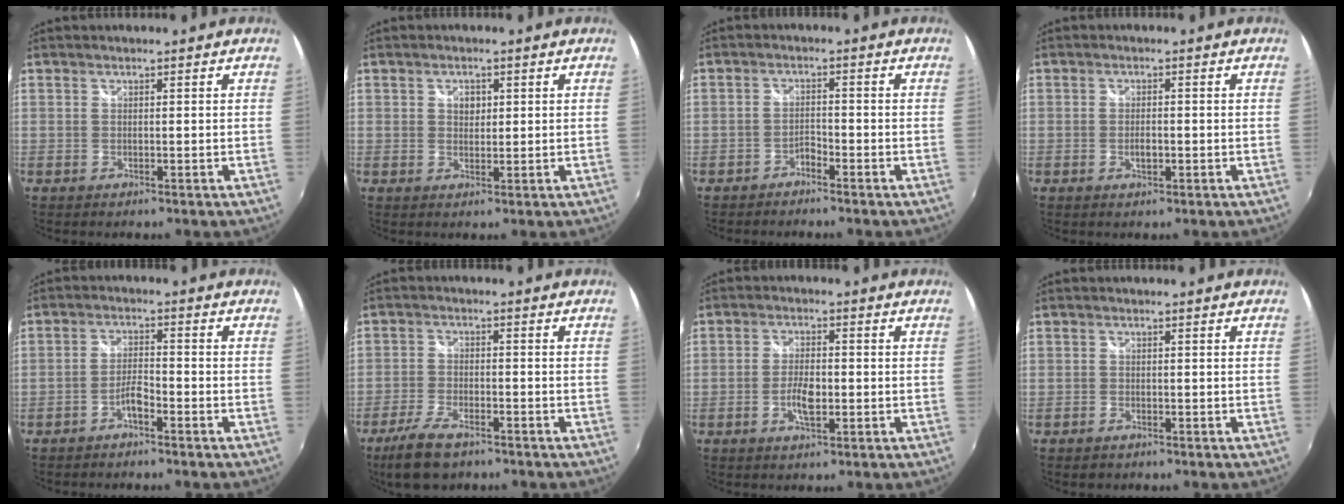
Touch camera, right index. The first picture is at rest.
{"total": 2.2, "force": [0.6, 1.8, 1.1], "torque": [-0.014, 0.004, 0.009]}
{"total": 1.9, "force": [-1.7, 0.6, 0.5], "torque": [-0.011, 0.005, -0.030]}
{"total": 2.2, "force": [-0.6, 1.0, 1.8], "torque": [-0.032, 0.001, -0.009]}
{"total": 3.0, "force": [-2.2, 0.6, 1.9], "torque": [-0.045, 0.009, -0.041]}
{"total": 8.3, "force": [-6.0, 3.3, 4.7], "torque": [-0.124, -0.014, -0.113]}
{"total": 4.8, "force": [-1.3, 1.9, 4.2], "torque": [-0.085, 0.003, -0.023]}
{"total": 1.4, "force": [-1.0, 0.9, 0.4], "torque": [-0.010, -0.001, -0.017]}